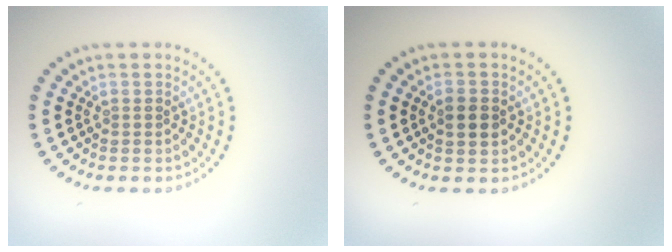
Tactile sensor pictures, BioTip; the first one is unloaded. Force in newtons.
{"total": 2.2, "press": 2.2, "slide": 0.2}